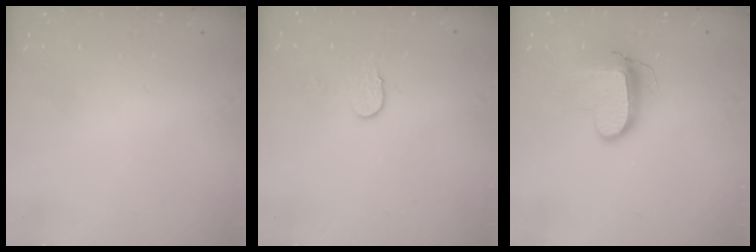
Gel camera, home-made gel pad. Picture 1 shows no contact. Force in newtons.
{"total": 6.4, "press": 6.4, "slide": 0.6}
{"total": 9.6, "press": 9.6, "slide": 0.9}